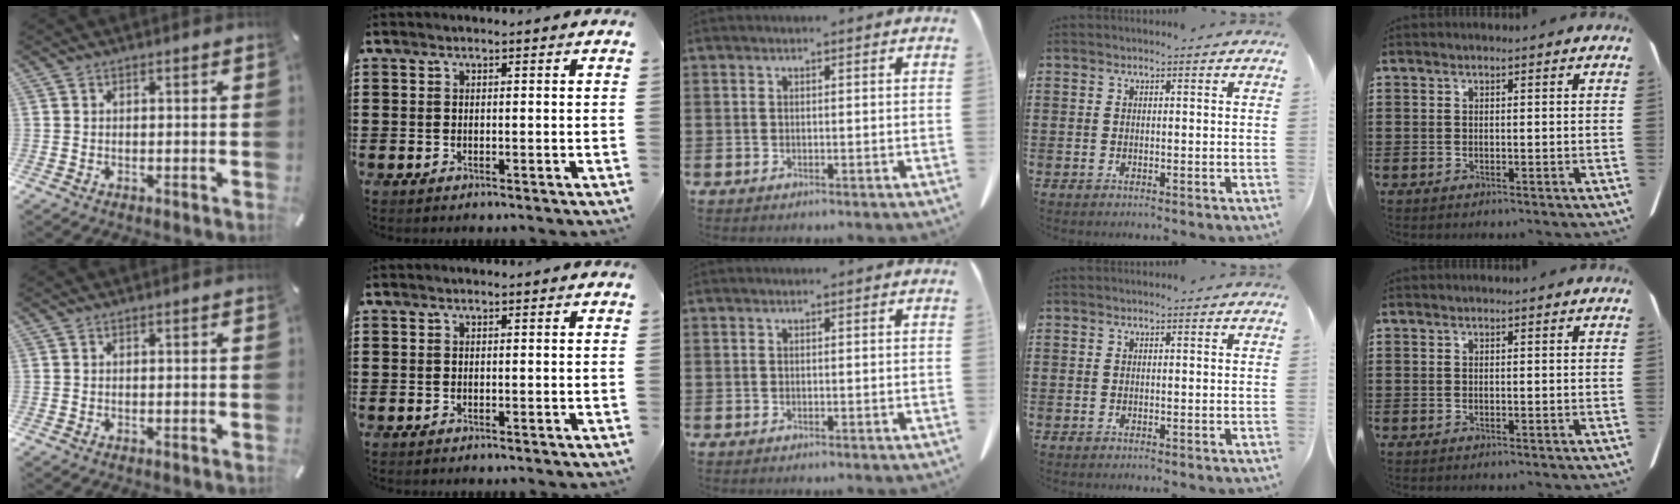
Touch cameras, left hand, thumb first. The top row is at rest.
{}